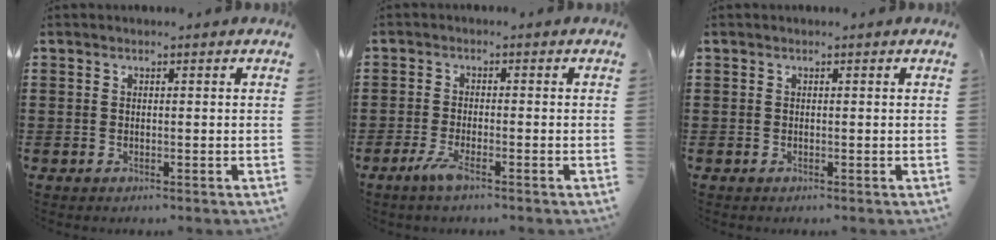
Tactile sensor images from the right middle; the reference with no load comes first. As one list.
[{"total": 3.2, "force": [-1.9, 0.4, 2.6], "torque": [-0.064, -0.010, -0.040]}, {"total": 0.0}]